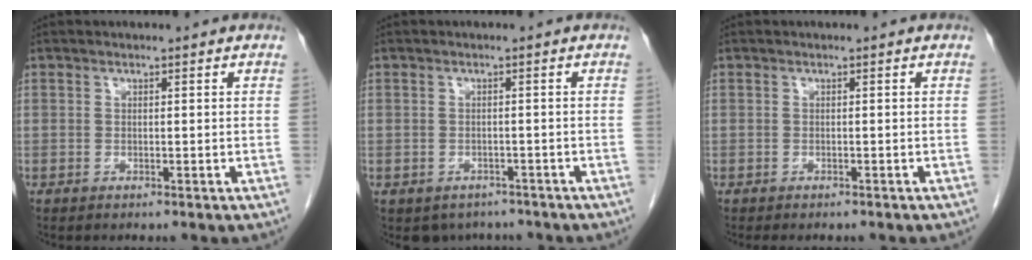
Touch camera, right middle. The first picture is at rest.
{"total": 4.5, "force": [-3.7, 2.6, 0.4], "torque": [0.006, 0.008, -0.047]}
{"total": 3.2, "force": [-2.7, 1.0, 1.3], "torque": [-0.015, -0.005, -0.030]}